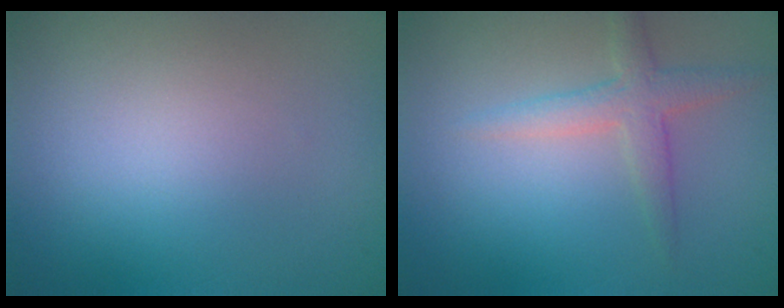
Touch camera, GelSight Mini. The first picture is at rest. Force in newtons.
{"total": 2.4, "press": 2.4, "slide": 0.1}